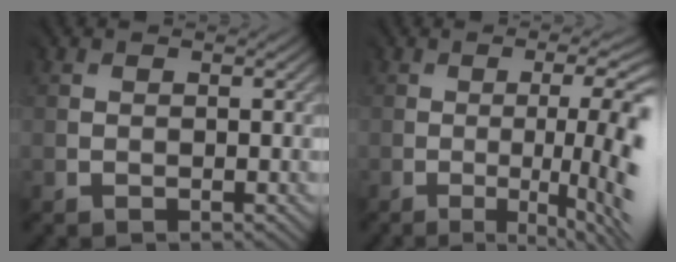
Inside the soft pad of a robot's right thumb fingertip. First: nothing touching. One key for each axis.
{"total": 10.0, "fx": -2.1, "fy": 1.9, "fz": 9.6, "tx": -0.105, "ty": 0.007, "tz": -0.017}